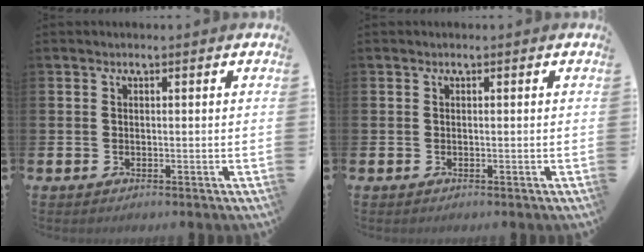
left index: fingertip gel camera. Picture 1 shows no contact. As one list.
[{"total": 0.0}]